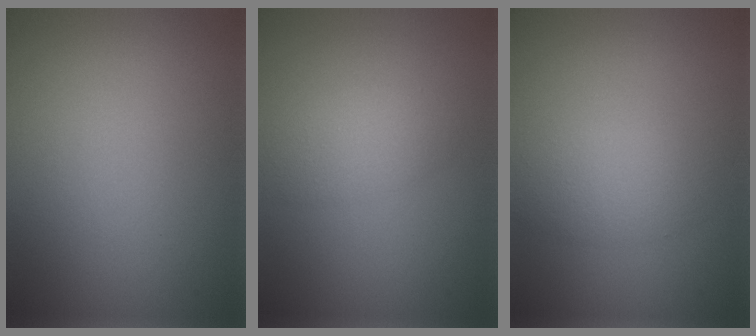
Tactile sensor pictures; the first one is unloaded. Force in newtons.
{"total": 2.5, "press": 2.4, "slide": 0.2}
{"total": 2.6, "press": 2.6, "slide": 0.1}